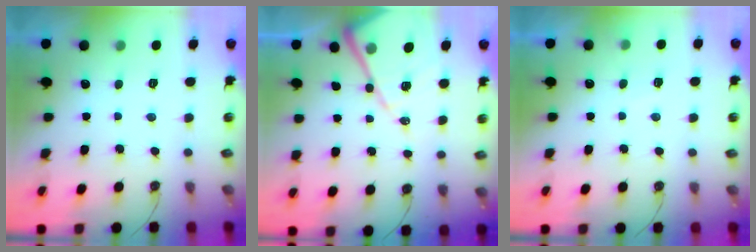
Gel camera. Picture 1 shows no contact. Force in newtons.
{"total": 15.4, "press": 15.3, "slide": 1.5}
{"total": 5.7, "press": 5.7, "slide": 0.8}